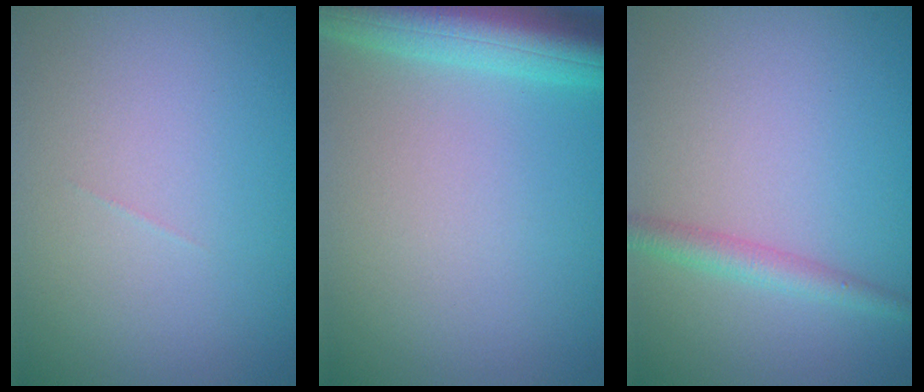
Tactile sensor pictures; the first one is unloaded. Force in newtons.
{"total": 7.8, "press": 7.8, "slide": 0.4}
{"total": 2.0, "press": 2.0, "slide": 0.0}